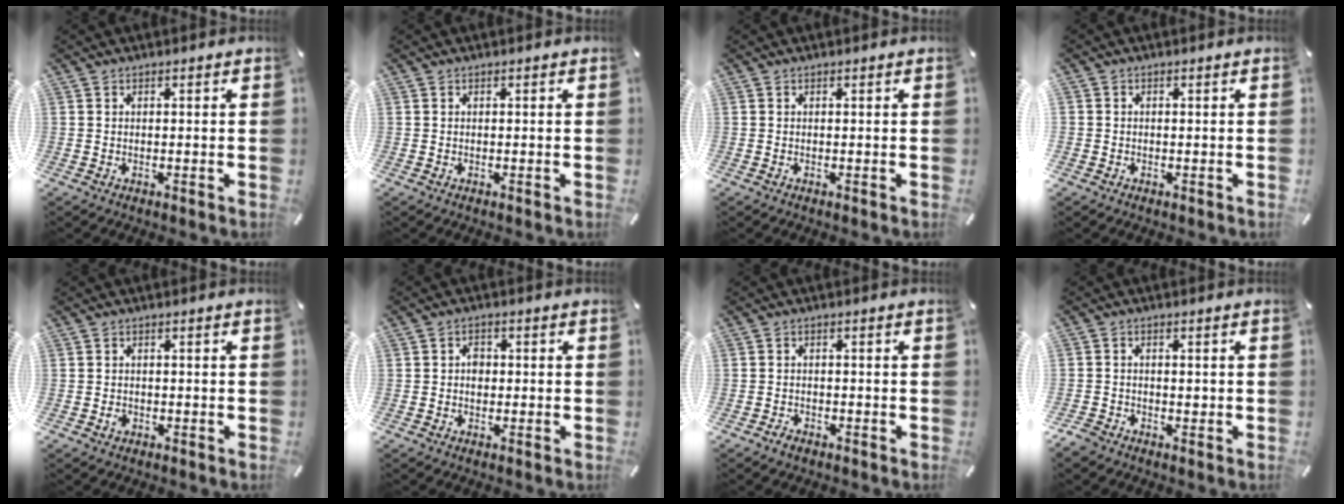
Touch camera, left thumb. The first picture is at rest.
{"total": 0.0}
{"total": 0.0}
{"total": 2.7, "force": [-0.1, 2.7, -0.4], "torque": [0.015, 0.004, -0.005]}
{"total": 1.4, "force": [-0.5, 1.1, 0.6], "torque": [-0.013, 0.002, -0.012]}
{"total": 2.4, "force": [-0.2, 1.9, 1.5], "torque": [-0.021, 0.003, -0.007]}
{"total": 1.5, "force": [-1.3, 0.7, 0.3], "torque": [-0.007, 0.006, -0.027]}
{"total": 3.4, "force": [-1.5, 3.0, 0.5], "torque": [-0.007, 0.009, -0.028]}